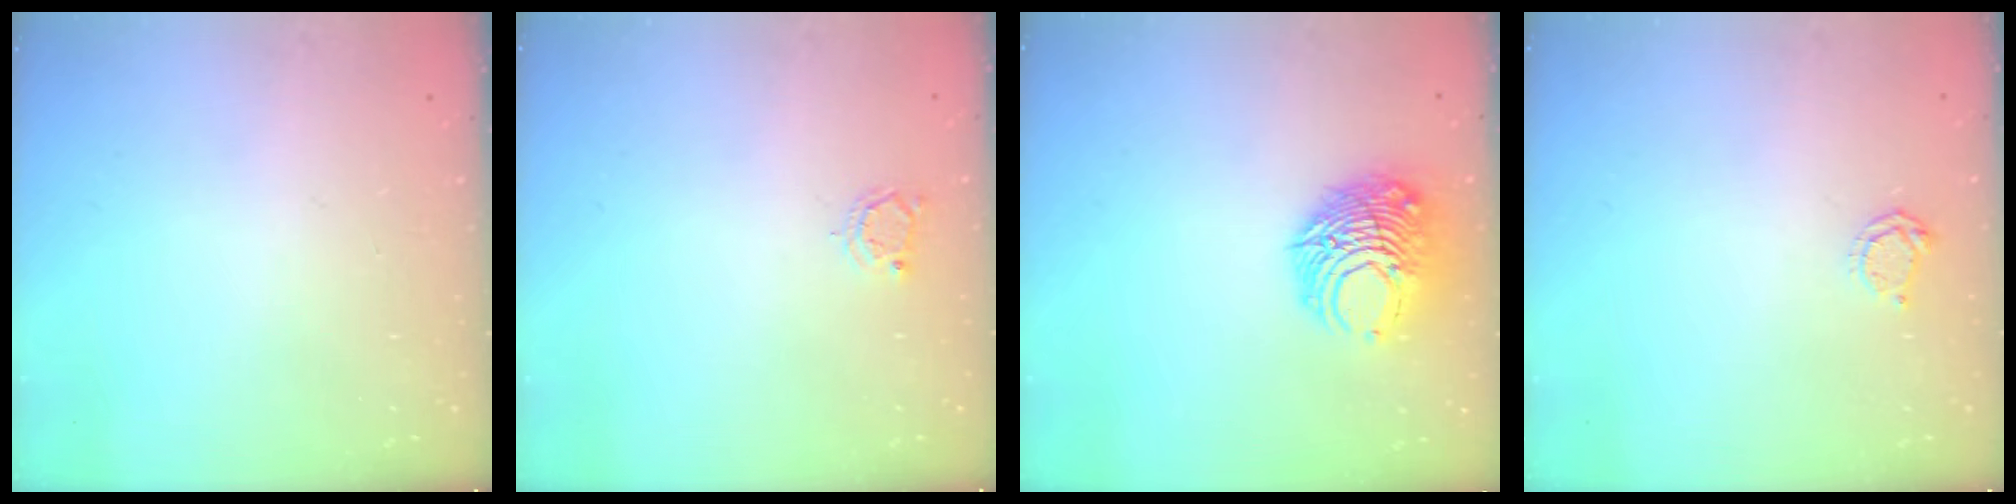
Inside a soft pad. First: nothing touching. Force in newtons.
{"total": 3.0, "press": 3.0, "slide": 0.3}
{"total": 10.1, "press": 10.0, "slide": 1.0}
{"total": 4.4, "press": 4.3, "slide": 0.5}